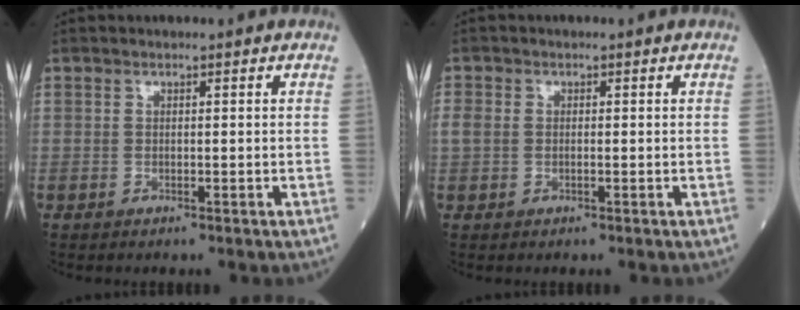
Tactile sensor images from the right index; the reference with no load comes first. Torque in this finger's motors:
{"motor_torque": [0.07, 0.03, 0.07, 0.02]}